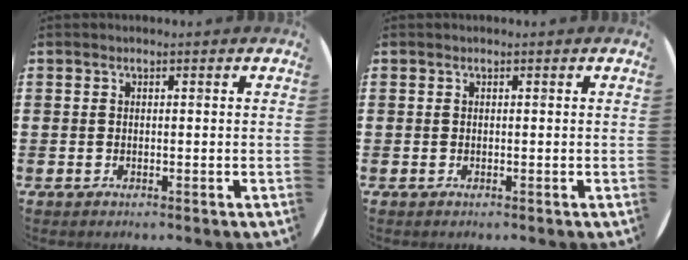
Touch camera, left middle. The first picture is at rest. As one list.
[{"total": 0.0}]